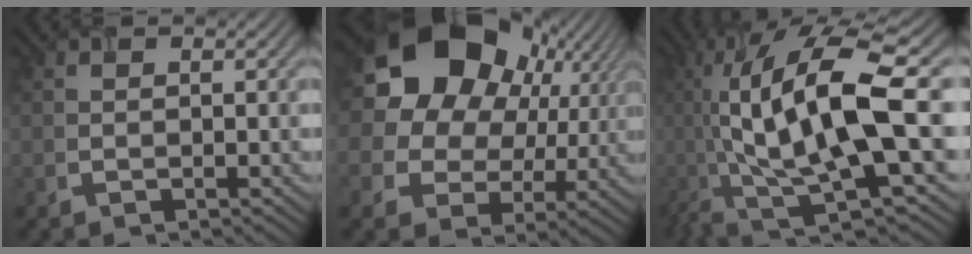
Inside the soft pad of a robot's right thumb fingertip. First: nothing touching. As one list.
[{"total": 24.0, "force": [9.4, 19.1, 11.0], "torque": [-0.260, 0.050, 0.155]}, {"total": 16.2, "force": [0.3, 4.4, 15.5], "torque": [-0.305, 0.011, 0.014]}]